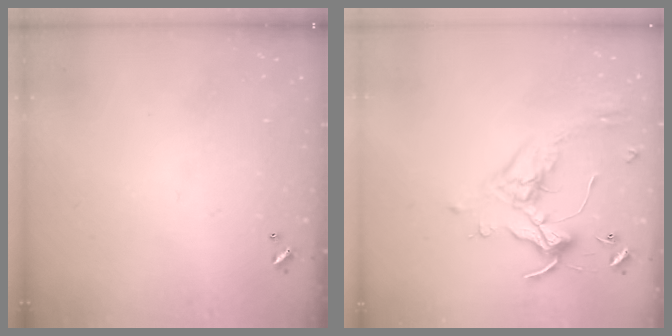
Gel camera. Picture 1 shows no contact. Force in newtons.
{"total": 0.9, "press": 0.5, "slide": 0.7}